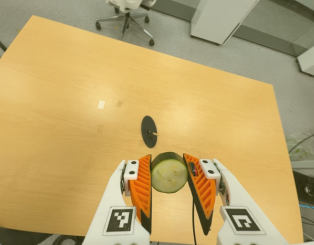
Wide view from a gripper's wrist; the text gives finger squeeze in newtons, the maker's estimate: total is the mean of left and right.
{"total": 12.5, "left": 11.2, "right": 13.9}